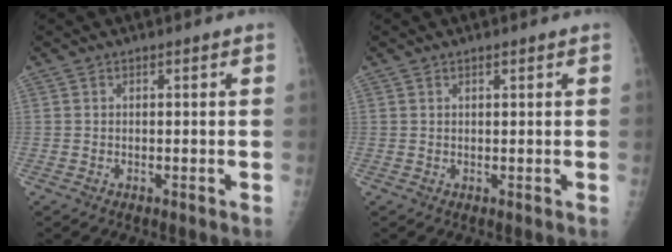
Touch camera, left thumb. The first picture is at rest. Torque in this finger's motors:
{"motor_torque": [-0.35, -0.21, -0.51, 0.00, 0.06]}